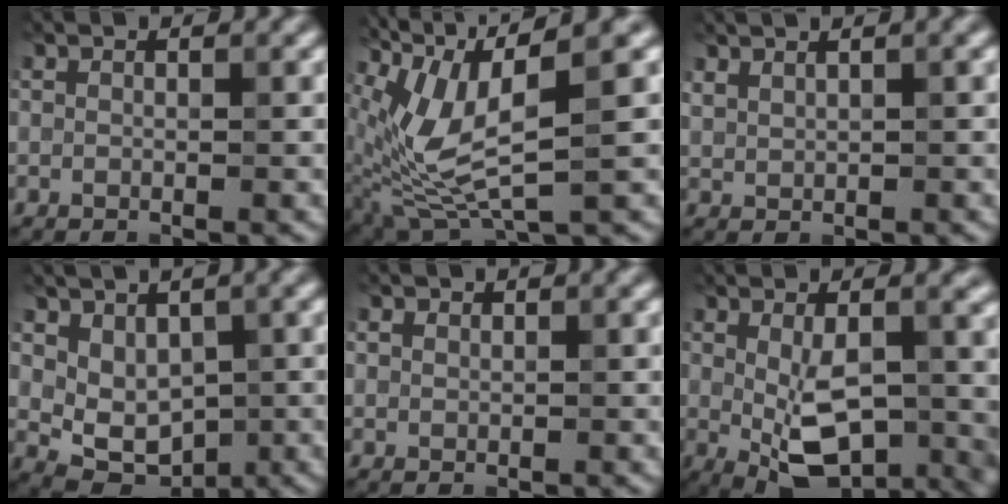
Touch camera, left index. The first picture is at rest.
{"total": 9.2, "force": [1.1, 3.4, 8.4], "torque": [-0.189, -0.013, 0.020]}
{"total": 1.0, "force": [0.9, -0.2, -0.5], "torque": [0.006, 0.002, 0.022]}
{"total": 3.1, "force": [0.5, 2.5, 1.9], "torque": [-0.029, -0.014, 0.016]}
{"total": 0.6, "force": [0.3, 0.3, -0.4], "torque": [0.009, 0.001, 0.005]}
{"total": 6.5, "force": [-0.2, 3.4, 5.6], "torque": [-0.099, -0.026, 0.009]}